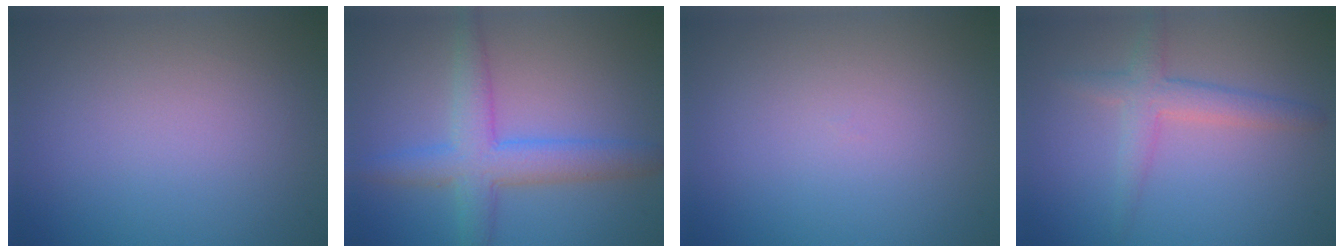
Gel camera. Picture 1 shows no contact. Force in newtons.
{"total": 4.8, "press": 4.8, "slide": 0.1}
{"total": 0.0}
{"total": 1.9, "press": 1.8, "slide": 0.3}